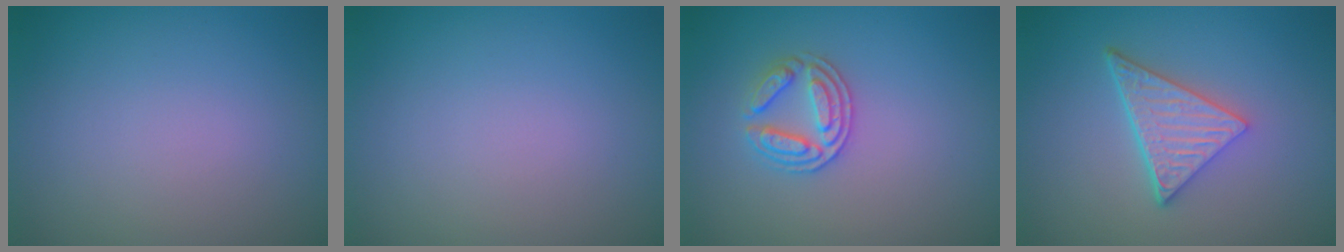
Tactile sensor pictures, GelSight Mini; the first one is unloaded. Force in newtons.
{"total": 0.0}
{"total": 2.8, "press": 2.7, "slide": 0.6}
{"total": 4.9, "press": 3.5, "slide": 3.4}